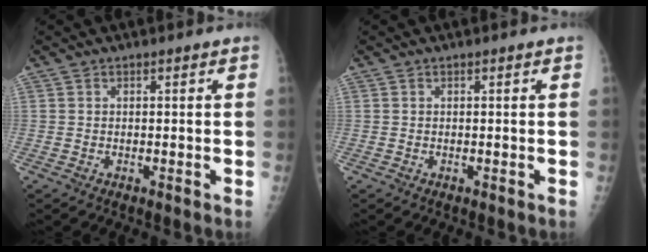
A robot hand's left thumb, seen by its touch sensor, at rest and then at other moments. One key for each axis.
{"total": 0.0}